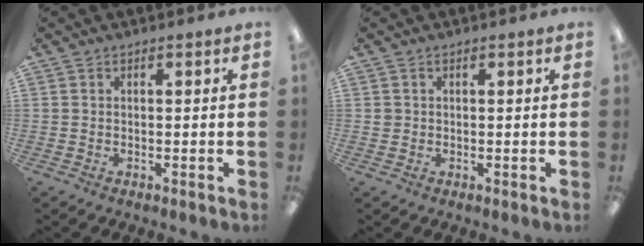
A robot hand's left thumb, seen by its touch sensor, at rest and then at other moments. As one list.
[{"total": 1.1, "force": [0.3, 1.1, 0.2], "torque": [-0.004, 0.004, 0.005]}]